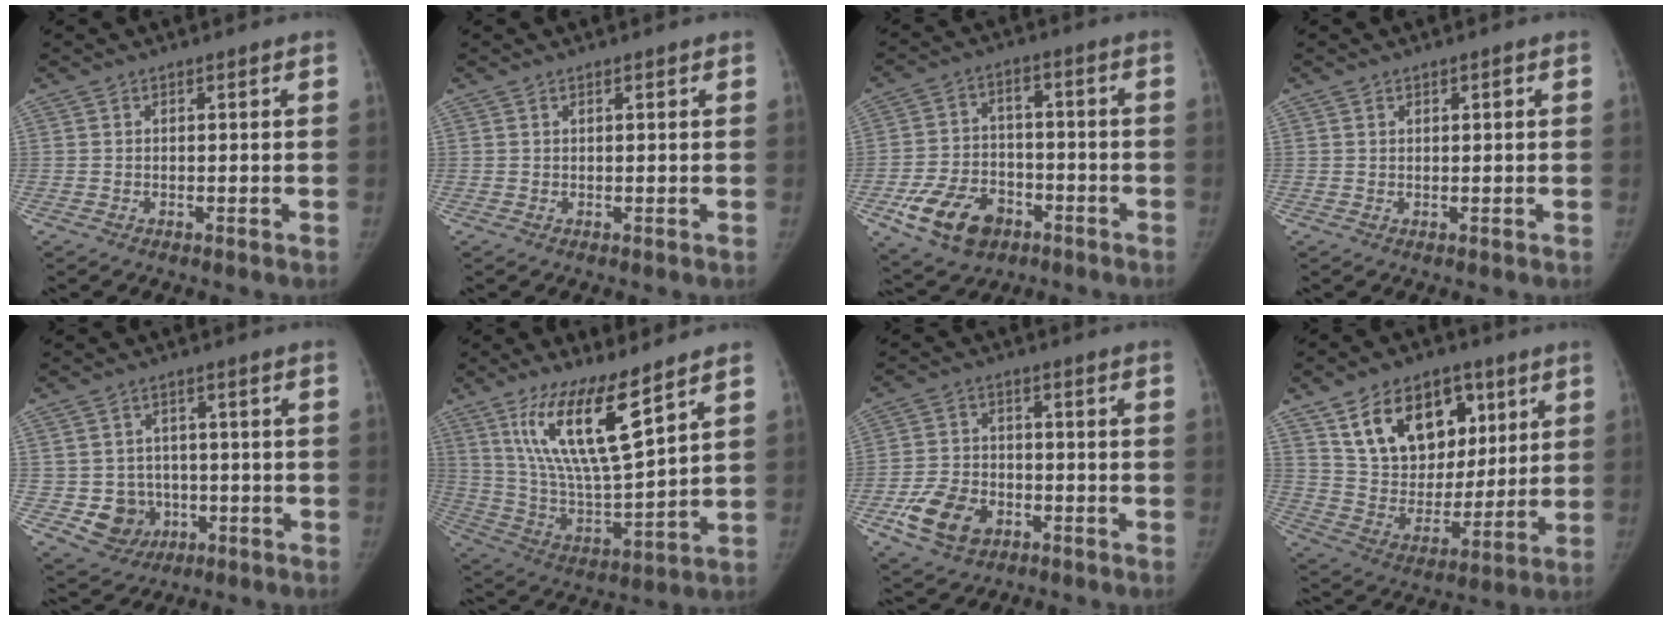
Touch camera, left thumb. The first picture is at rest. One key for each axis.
{"total": 0.6, "fx": 0.4, "fy": 0.2, "fz": 0.5, "tx": -0.007, "ty": 0.000, "tz": 0.006}
{"total": 13.5, "fx": -6.5, "fy": 9.2, "fz": 7.3, "tx": -0.109, "ty": 0.029, "tz": -0.106}
{"total": 1.0, "fx": 0.4, "fy": 0.5, "fz": 0.8, "tx": -0.009, "ty": 0.000, "tz": 0.008}
{"total": 7.8, "fx": -1.8, "fy": 7.2, "fz": 2.1, "tx": -0.002, "ty": 0.012, "tz": -0.019}
{"total": 17.0, "fx": 9.8, "fy": 3.7, "fz": 13.4, "tx": -0.243, "ty": -0.059, "tz": 0.199}
{"total": 10.3, "fx": -4.6, "fy": 7.2, "fz": 5.8, "tx": -0.093, "ty": 0.017, "tz": -0.080}
{"total": 20.4, "fx": 9.5, "fy": 13.7, "fz": 11.8, "tx": -0.149, "ty": -0.033, "tz": 0.171}